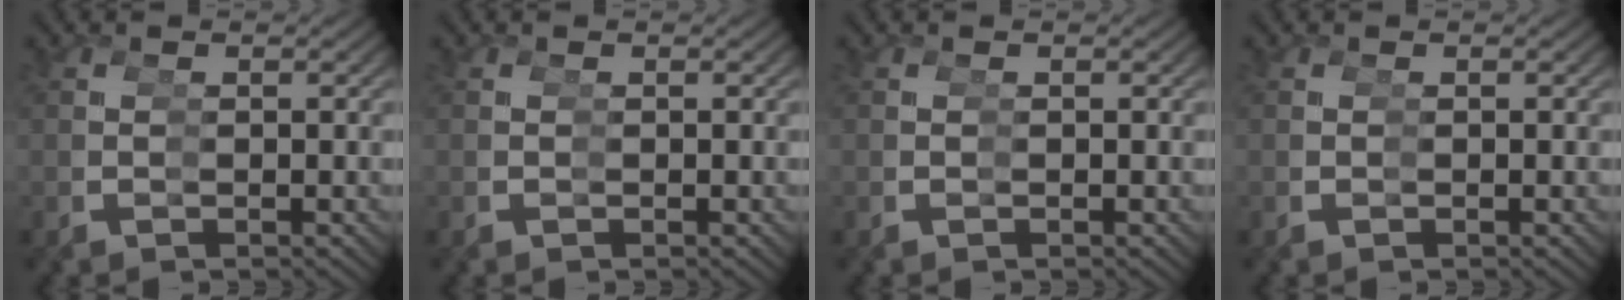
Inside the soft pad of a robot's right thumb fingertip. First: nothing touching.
{"total": 0.0}
{"total": 0.0}
{"total": 0.0}